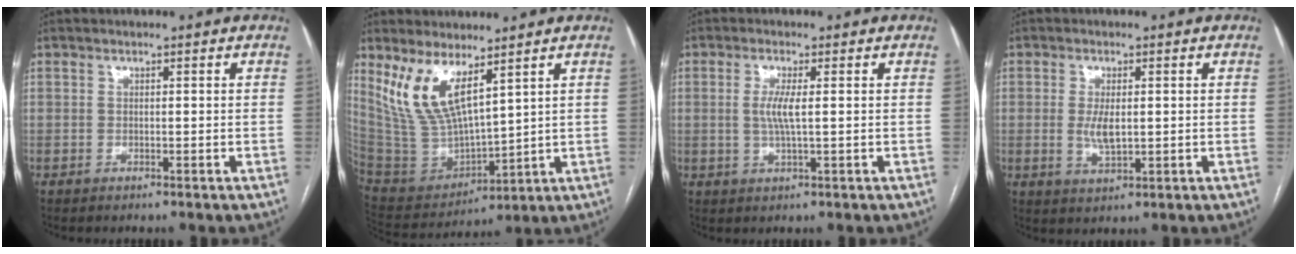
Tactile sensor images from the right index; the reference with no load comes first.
{"total": 12.1, "force": [7.2, 3.6, 9.0], "torque": [-0.199, -0.005, 0.162]}
{"total": 3.6, "force": [0.3, 0.1, 3.6], "torque": [-0.078, -0.007, 0.008]}
{"total": 4.2, "force": [0.0, 1.5, 3.9], "torque": [-0.082, -0.008, 0.004]}